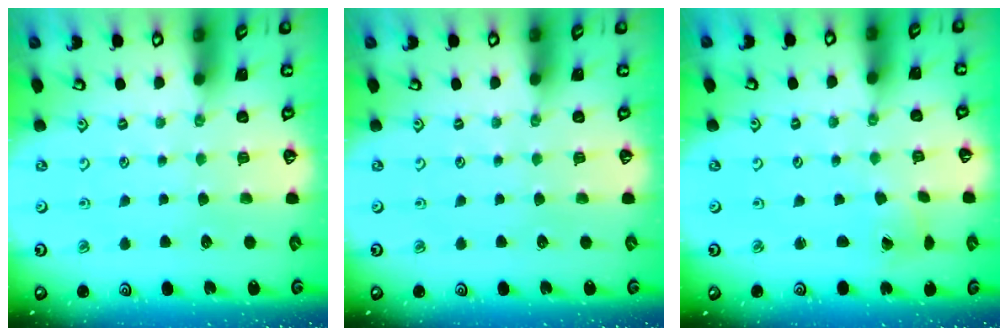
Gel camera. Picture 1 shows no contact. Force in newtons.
{"total": 0.0}
{"total": 1.2, "press": 1.2, "slide": 0.1}